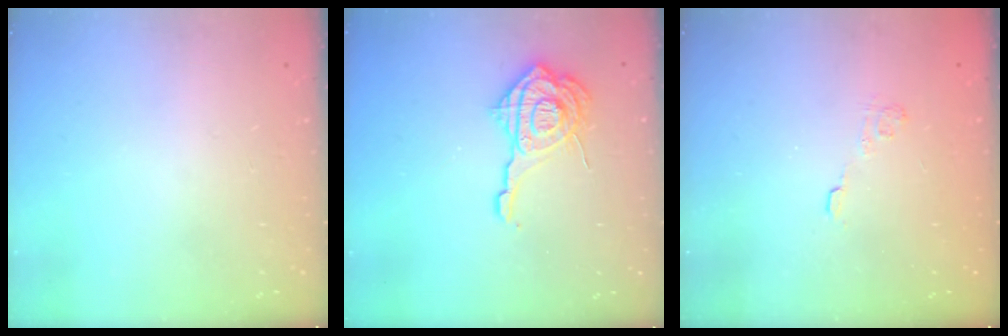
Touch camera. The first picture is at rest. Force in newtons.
{"total": 15.6, "press": 15.6, "slide": 1.4}
{"total": 2.9, "press": 2.5, "slide": 1.4}